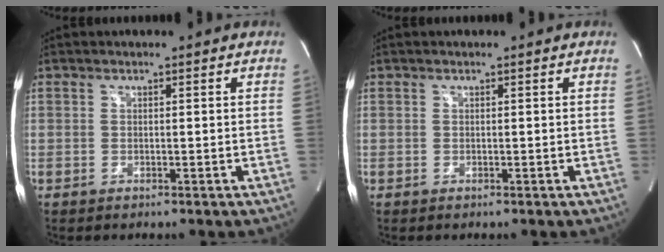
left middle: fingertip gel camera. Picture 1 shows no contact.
{"total": 0.0}